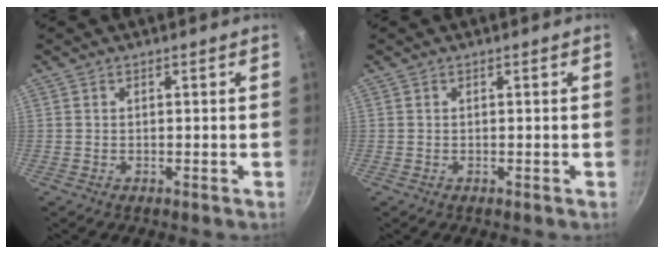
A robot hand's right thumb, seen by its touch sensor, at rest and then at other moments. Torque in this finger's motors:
{"motor_torque": [-0.02, 0.00, -0.02, 0.00, 0.01]}